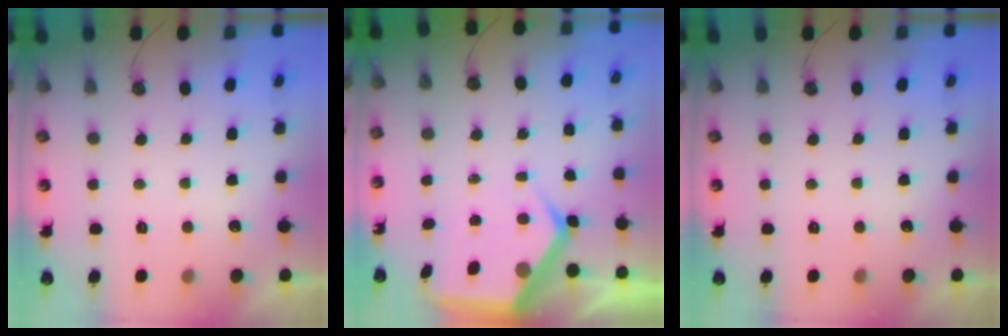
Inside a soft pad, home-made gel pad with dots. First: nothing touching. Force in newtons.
{"total": 7.8, "press": 7.7, "slide": 1.3}
{"total": 0.0}